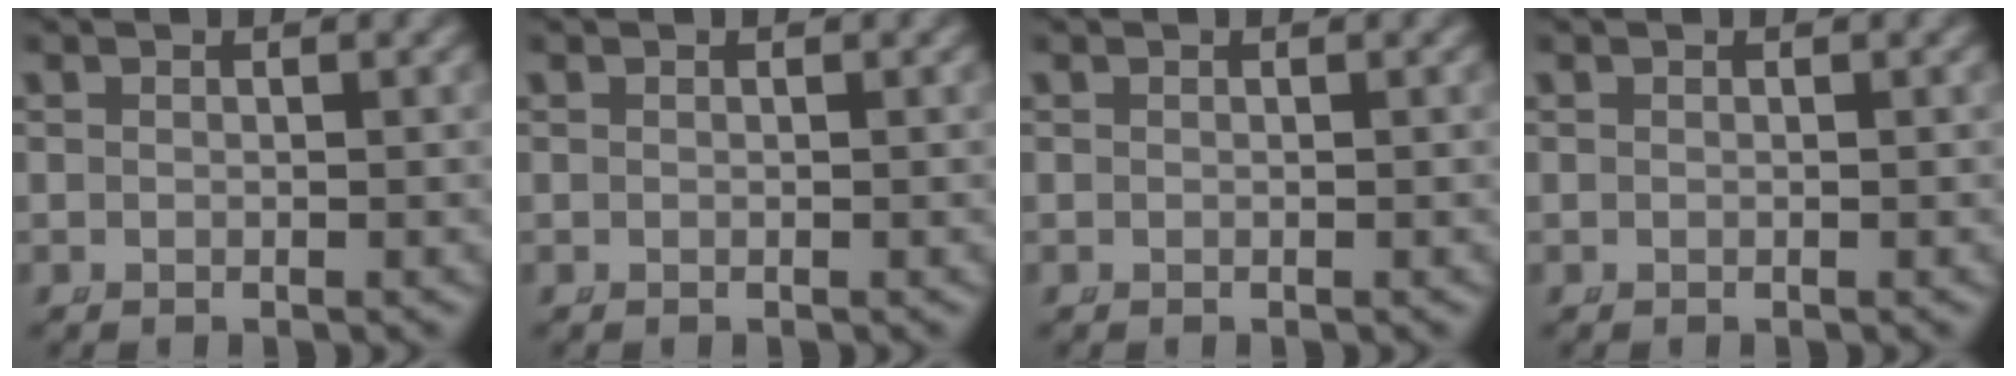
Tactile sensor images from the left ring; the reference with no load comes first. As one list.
[{"total": 0.0}, {"total": 0.0}, {"total": 0.0}]